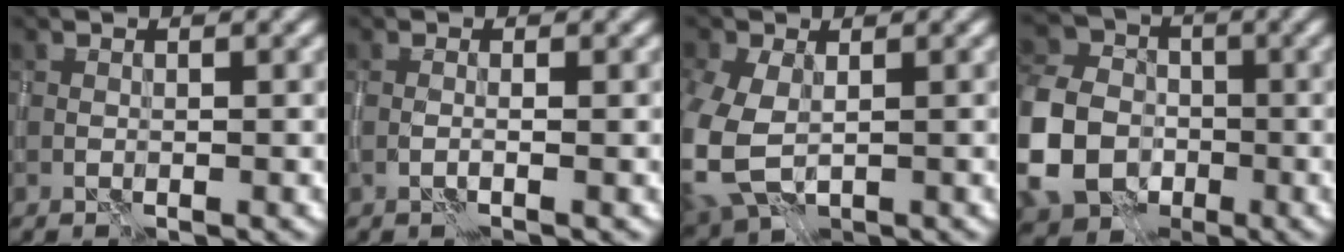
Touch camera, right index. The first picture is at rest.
{"total": 1.1, "force": [-0.2, 0.1, 1.1], "torque": [-0.018, -0.005, -0.009]}
{"total": 7.2, "force": [-1.4, 4.8, 5.2], "torque": [-0.150, -0.024, -0.017]}
{"total": 9.8, "force": [-2.9, 7.8, 5.3], "torque": [-0.130, -0.008, -0.074]}